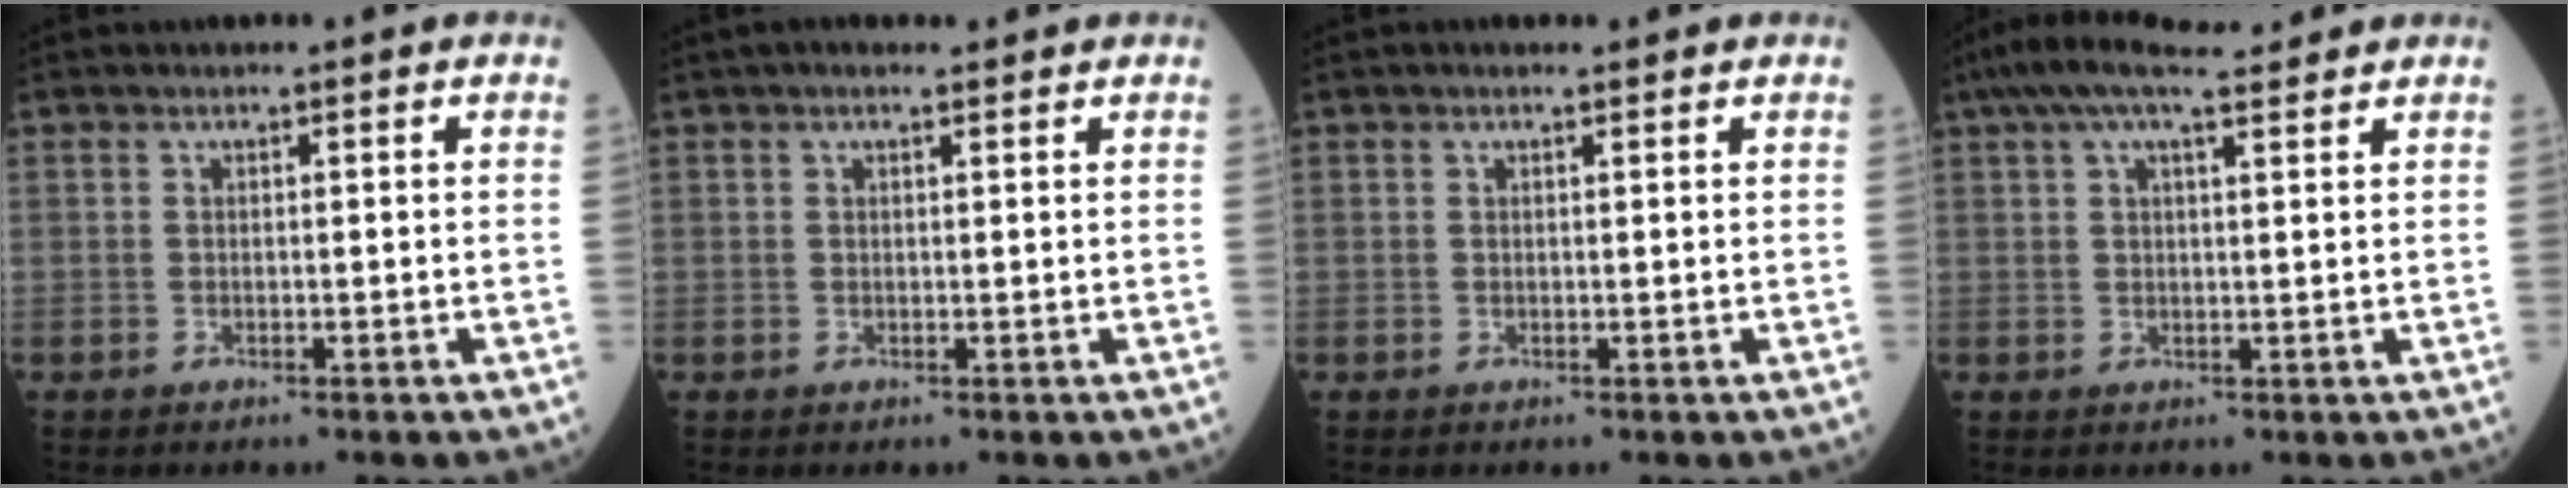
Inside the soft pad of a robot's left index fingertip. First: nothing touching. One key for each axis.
{"total": 2.5, "fx": 1.9, "fy": 0.7, "fz": 1.5, "tx": -0.025, "ty": 0.023, "tz": 0.028}
{"total": 0.7, "fx": 0.6, "fy": 0.2, "fz": 0.4, "tx": -0.014, "ty": 0.005, "tz": 0.008}
{"total": 9.3, "fx": 7.6, "fy": 1.4, "fz": 5.2, "tx": -0.095, "ty": 0.043, "tz": 0.122}